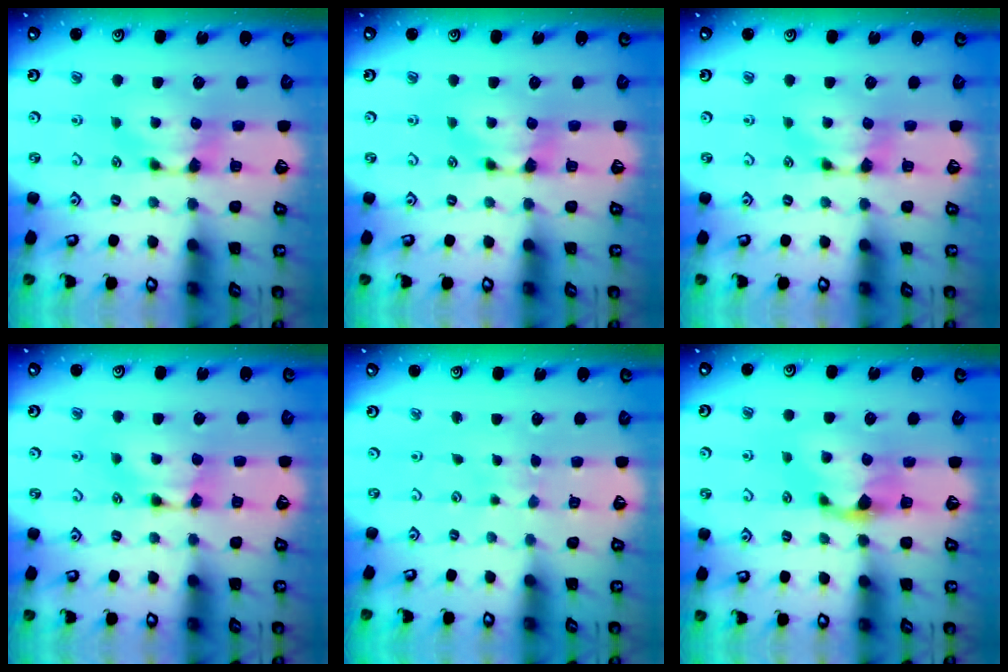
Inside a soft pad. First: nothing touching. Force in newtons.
{"total": 0.0}
{"total": 0.0}
{"total": 1.6, "press": 1.6, "slide": 0.2}
{"total": 3.5, "press": 3.5, "slide": 0.1}
{"total": 1.1, "press": 0.2, "slide": 1.1}